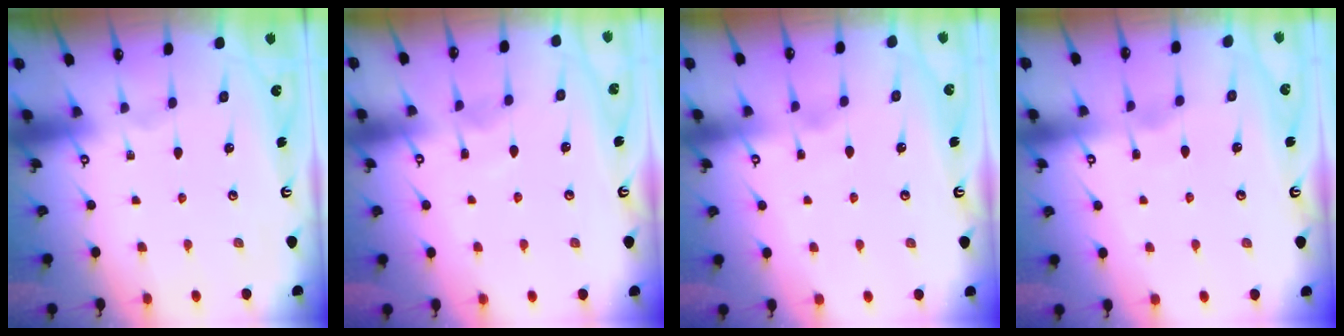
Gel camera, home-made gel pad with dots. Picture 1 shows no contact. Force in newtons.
{"total": 5.1, "press": 5.1, "slide": 0.5}
{"total": 2.0, "press": 2.0, "slide": 0.1}
{"total": 2.0, "press": 2.0, "slide": 0.3}